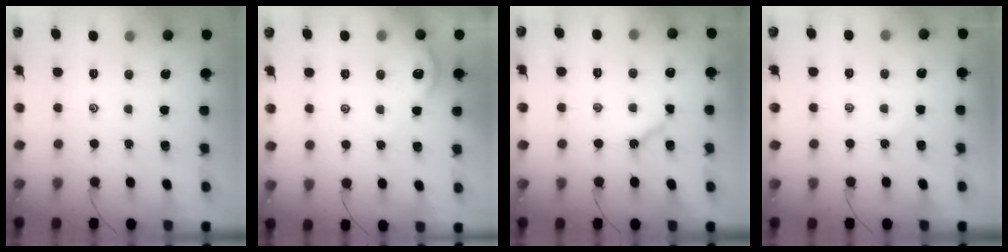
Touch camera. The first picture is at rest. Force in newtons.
{"total": 1.7, "press": 1.7, "slide": 0.4}
{"total": 5.5, "press": 5.5, "slide": 0.2}
{"total": 2.4, "press": 2.4, "slide": 0.3}